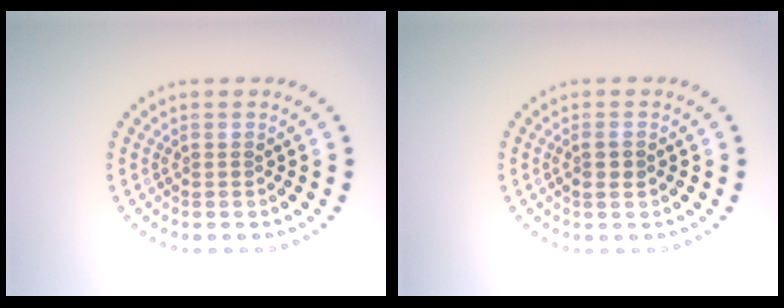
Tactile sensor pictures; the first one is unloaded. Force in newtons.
{"total": 1.3, "press": 1.3, "slide": 0.3}